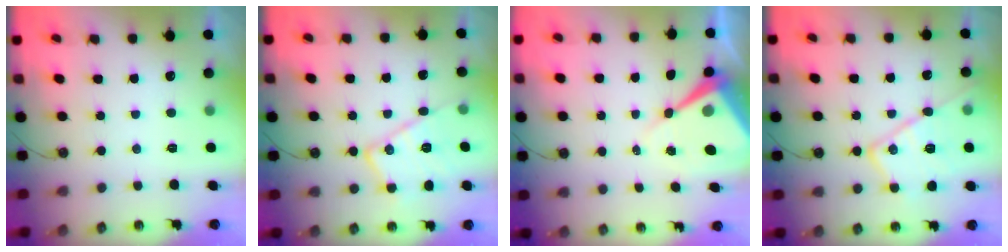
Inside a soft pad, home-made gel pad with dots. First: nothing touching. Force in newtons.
{"total": 15.3, "press": 15.3, "slide": 0.5}
{"total": 10.1, "press": 10.1, "slide": 0.8}
{"total": 17.2, "press": 17.2, "slide": 1.2}